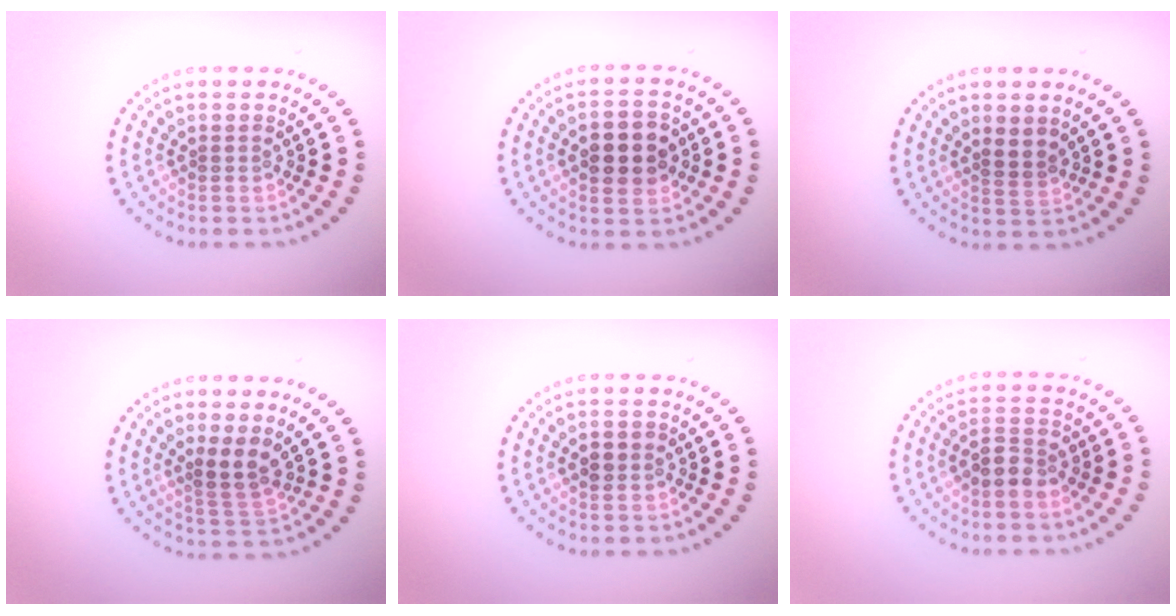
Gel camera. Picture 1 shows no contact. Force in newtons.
{"total": 4.7, "press": 4.7, "slide": 0.2}
{"total": 1.2, "press": 0.8, "slide": 0.9}
{"total": 2.6, "press": 2.1, "slide": 1.5}
{"total": 1.3, "press": 1.3, "slide": 0.2}
{"total": 2.5, "press": 2.4, "slide": 0.6}